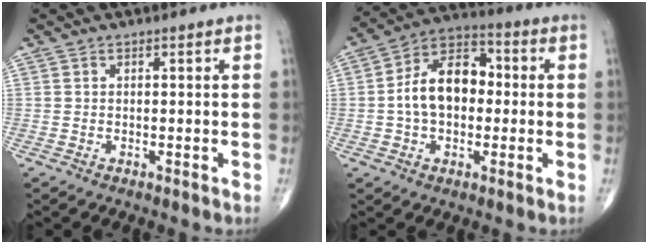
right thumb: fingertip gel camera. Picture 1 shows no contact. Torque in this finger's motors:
{"motor_torque": [1.67, 1.50, 1.13, -0.04, 0.08]}